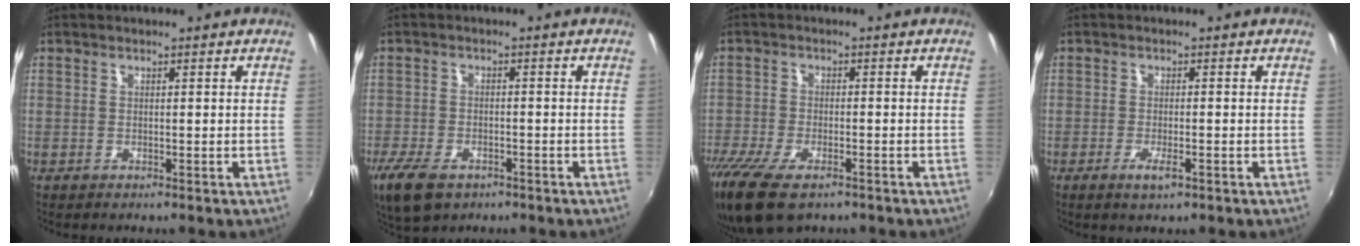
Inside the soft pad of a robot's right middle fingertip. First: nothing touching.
{"total": 9.3, "force": [-5.9, 4.9, 5.3], "torque": [-0.133, -0.026, -0.106]}
{"total": 10.8, "force": [-7.6, 4.2, 6.4], "torque": [-0.159, -0.040, -0.141]}
{"total": 3.0, "force": [-1.6, 0.7, 2.4], "torque": [-0.050, -0.007, -0.029]}